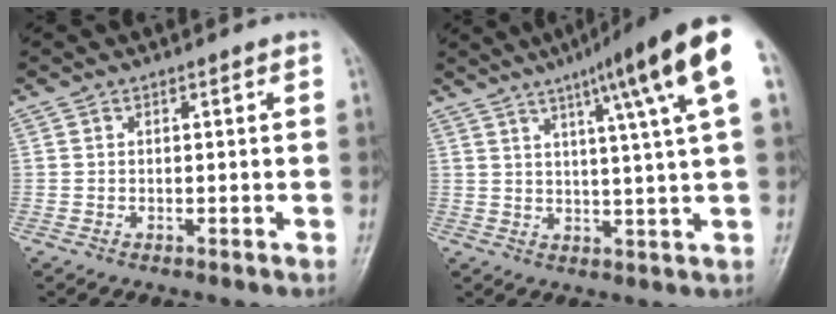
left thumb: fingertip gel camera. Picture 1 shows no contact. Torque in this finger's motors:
{"motor_torque": [0.85, 0.77, 1.86, -0.92, 0.26]}